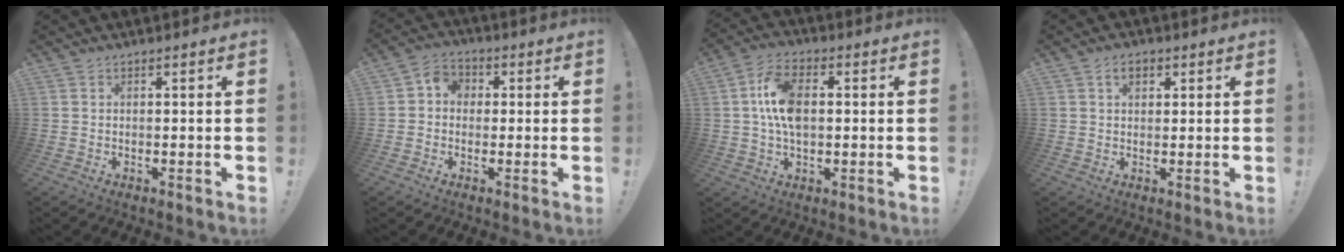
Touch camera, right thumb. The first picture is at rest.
{"total": 5.1, "force": [-0.5, 4.6, 2.1], "torque": [-0.034, 0.018, -0.006]}
{"total": 11.2, "force": [0.7, 6.8, 8.9], "torque": [-0.165, 0.010, 0.015]}
{"total": 3.3, "force": [1.4, 2.1, 2.1], "torque": [-0.028, 0.002, 0.023]}